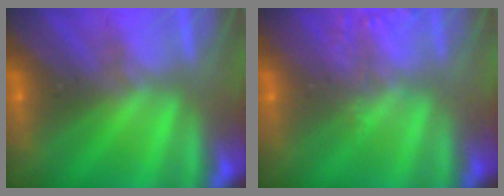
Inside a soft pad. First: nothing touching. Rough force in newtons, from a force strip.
{"total": 1.5}